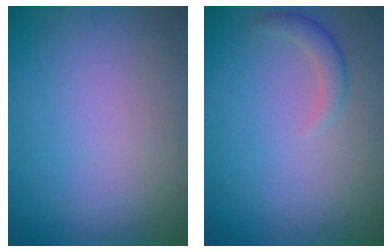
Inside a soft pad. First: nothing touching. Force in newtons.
{"total": 1.8, "press": 1.7, "slide": 0.2}